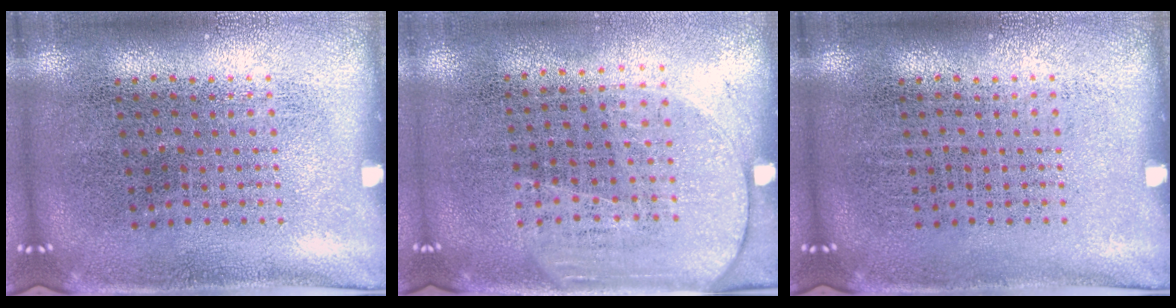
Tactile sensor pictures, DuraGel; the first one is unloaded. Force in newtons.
{"total": 1.6, "press": 1.4, "slide": 0.8}
{"total": 0.0}